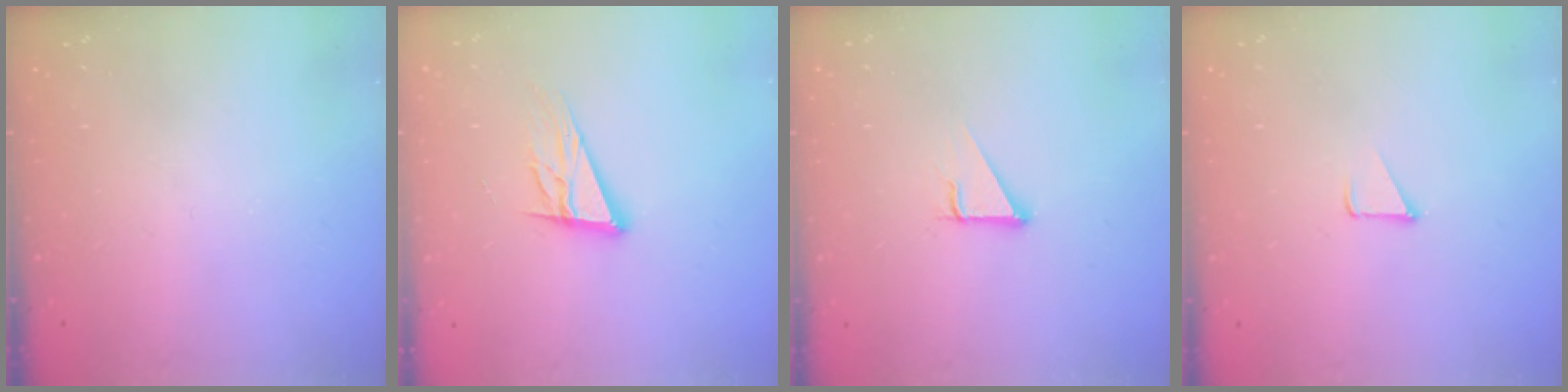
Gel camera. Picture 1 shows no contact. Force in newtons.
{"total": 13.6, "press": 13.1, "slide": 3.6}
{"total": 2.9, "press": 2.9, "slide": 0.1}
{"total": 1.7, "press": 1.7, "slide": 0.1}